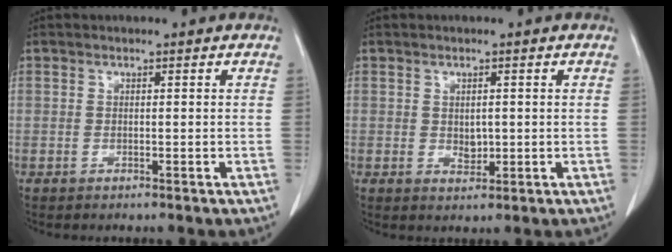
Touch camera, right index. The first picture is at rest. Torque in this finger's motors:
{"motor_torque": [0.02, 0.02, -0.01, 0.03]}